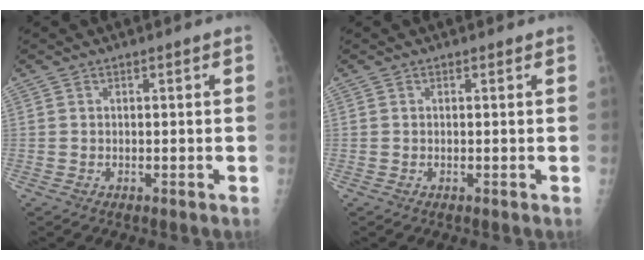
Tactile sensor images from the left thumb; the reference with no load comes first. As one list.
[{"total": 0.0}]